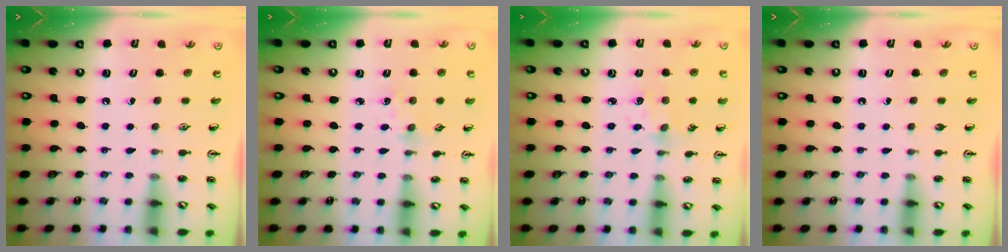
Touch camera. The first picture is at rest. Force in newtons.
{"total": 2.1, "press": 2.0, "slide": 0.4}
{"total": 2.9, "press": 2.8, "slide": 0.4}
{"total": 0.0}